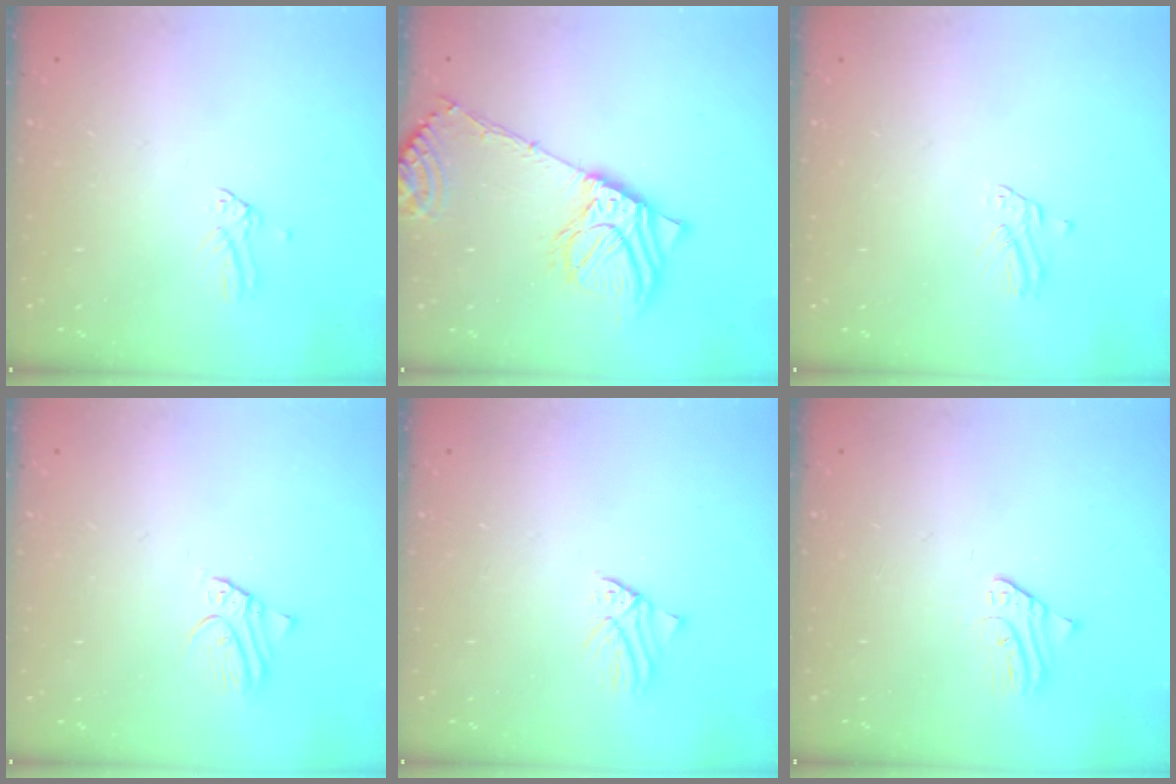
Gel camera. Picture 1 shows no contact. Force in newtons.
{"total": 16.3, "press": 15.9, "slide": 3.7}
{"total": 1.8, "press": 1.8, "slide": 0.1}
{"total": 2.5, "press": 2.5, "slide": 0.2}
{"total": 0.7, "press": 0.7, "slide": 0.1}
{"total": 2.2, "press": 2.2, "slide": 0.2}